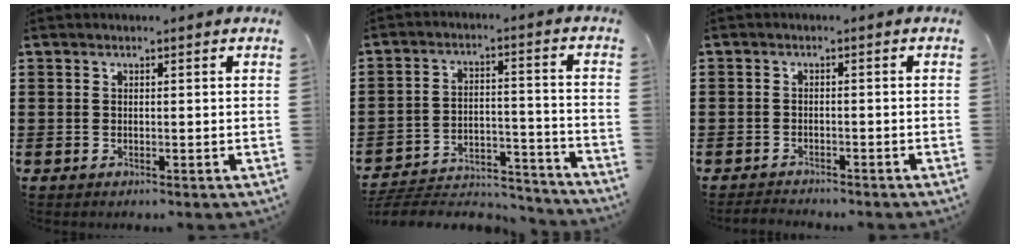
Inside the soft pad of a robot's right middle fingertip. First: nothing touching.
{"total": 5.6, "force": [-5.4, 1.1, 1.1], "torque": [-0.024, 0.007, -0.109]}
{"total": 2.0, "force": [-2.0, 0.4, -0.3], "torque": [0.000, 0.000, -0.045]}